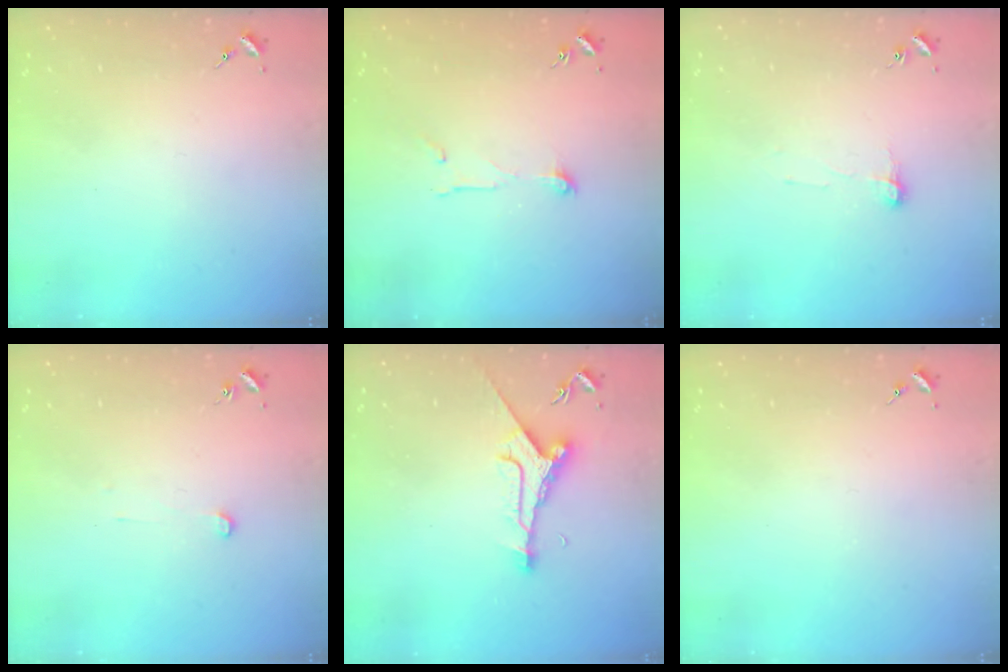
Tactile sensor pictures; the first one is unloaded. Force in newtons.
{"total": 5.4, "press": 5.4, "slide": 0.4}
{"total": 5.9, "press": 5.9, "slide": 0.7}
{"total": 2.9, "press": 2.9, "slide": 0.2}
{"total": 8.8, "press": 8.7, "slide": 0.5}
{"total": 0.0}